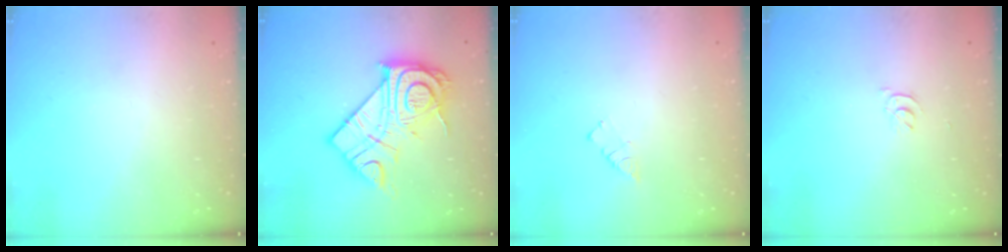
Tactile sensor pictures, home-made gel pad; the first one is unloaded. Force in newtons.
{"total": 20.7, "press": 20.7, "slide": 1.7}
{"total": 2.9, "press": 2.9, "slide": 0.4}
{"total": 2.9, "press": 2.9, "slide": 0.5}